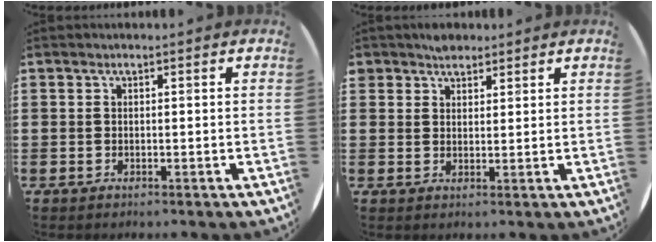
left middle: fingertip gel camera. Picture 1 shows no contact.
{"total": 2.4, "force": [2.1, 1.2, -0.1], "torque": [0.005, 0.003, 0.040]}